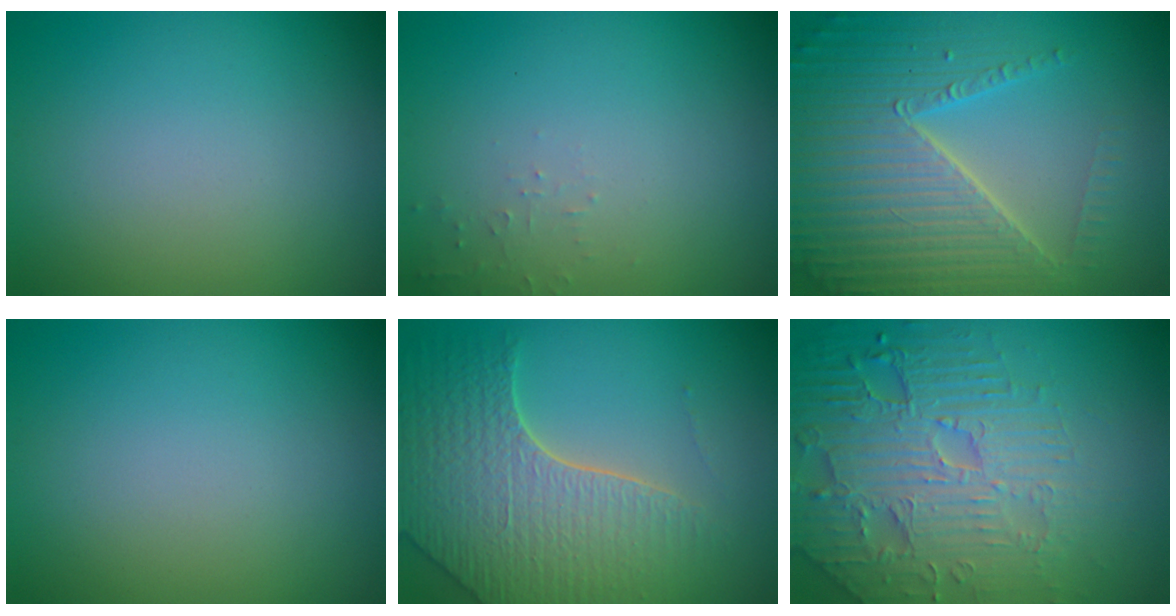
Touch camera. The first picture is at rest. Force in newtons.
{"total": 0.8, "press": 0.7, "slide": 0.1}
{"total": 7.1, "press": 6.9, "slide": 1.7}
{"total": 0.0}
{"total": 6.1, "press": 5.1, "slide": 3.3}
{"total": 6.3, "press": 5.4, "slide": 3.3}